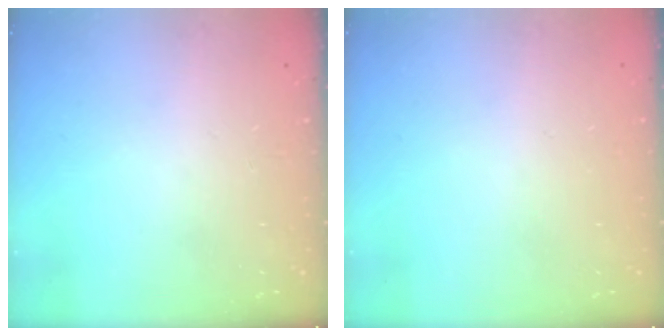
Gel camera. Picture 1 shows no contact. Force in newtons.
{"total": 0.6, "press": 0.6, "slide": 0.2}